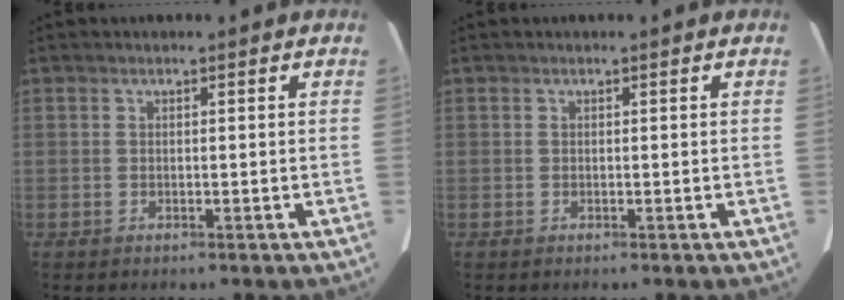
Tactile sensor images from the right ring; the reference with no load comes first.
{"total": 0.0}